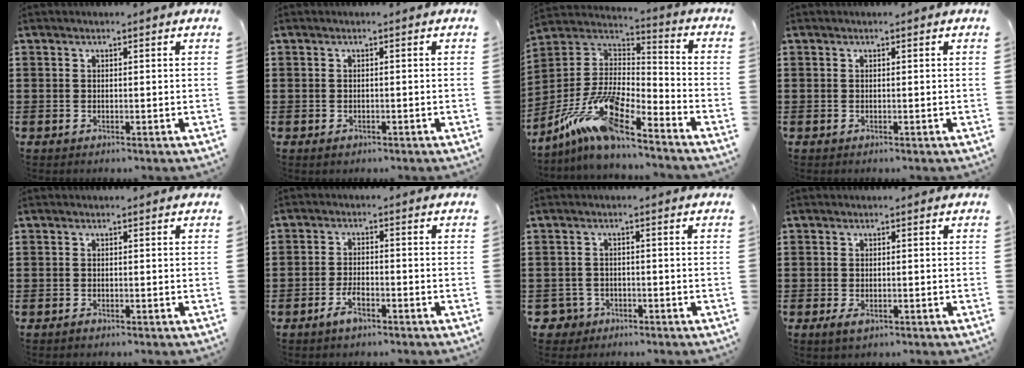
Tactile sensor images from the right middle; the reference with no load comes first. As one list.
[{"total": 0.7, "force": [-0.5, 0.5, 0.2], "torque": [-0.004, 0.002, -0.010]}, {"total": 13.9, "force": [-10.4, 2.7, 8.8], "torque": [-0.202, 0.007, -0.209]}, {"total": 0.0}, {"total": 0.6, "force": [-0.5, 0.3, 0.2], "torque": [-0.004, 0.001, -0.012]}, {"total": 3.4, "force": [-2.4, 1.3, 2.0], "torque": [-0.049, 0.002, -0.049]}, {"total": 2.4, "force": [-1.6, 1.7, 0.4], "torque": [-0.022, -0.004, -0.036]}, {"total": 1.5, "force": [-0.8, 0.9, 0.8], "torque": [-0.025, -0.002, -0.018]}]